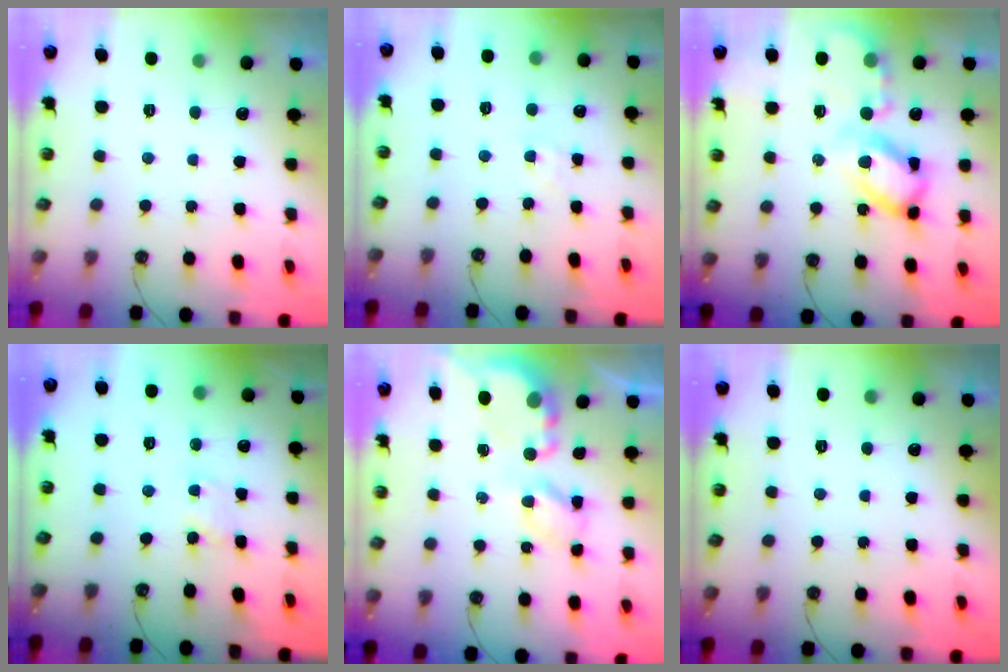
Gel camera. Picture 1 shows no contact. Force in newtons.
{"total": 2.4, "press": 2.4, "slide": 0.4}
{"total": 14.9, "press": 14.9, "slide": 1.4}
{"total": 2.7, "press": 2.7, "slide": 0.2}
{"total": 4.8, "press": 4.7, "slide": 0.4}
{"total": 0.0}